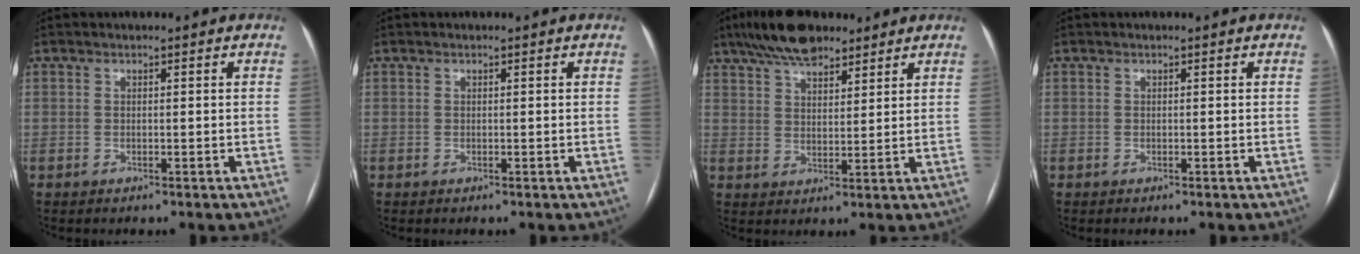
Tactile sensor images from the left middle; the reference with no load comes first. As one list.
[{"total": 0.0}, {"total": 9.5, "force": [7.3, 3.4, 5.0], "torque": [-0.090, 0.020, 0.129]}, {"total": 0.0}]